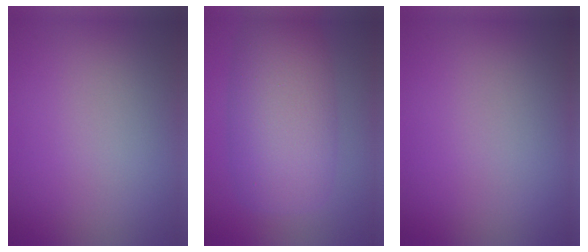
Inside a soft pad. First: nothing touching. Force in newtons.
{"total": 8.4, "press": 8.3, "slide": 0.4}
{"total": 0.0}